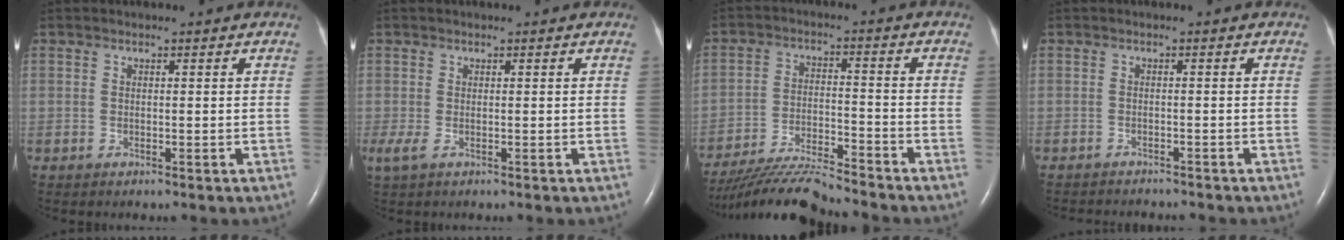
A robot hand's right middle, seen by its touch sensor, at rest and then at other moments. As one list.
[{"total": 1.7, "force": [-0.6, 0.6, 1.5], "torque": [-0.039, -0.007, -0.009]}, {"total": 11.8, "force": [-11.2, -0.2, 3.8], "torque": [-0.067, -0.011, -0.199]}, {"total": 6.6, "force": [-6.3, 1.1, 1.7], "torque": [-0.020, -0.010, -0.083]}]